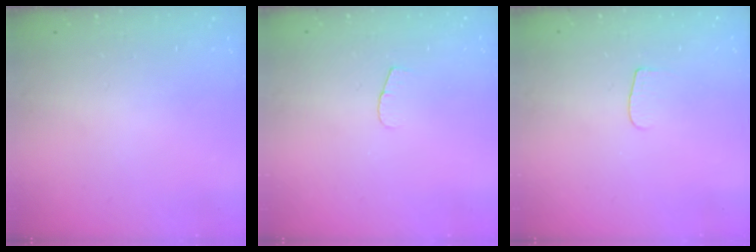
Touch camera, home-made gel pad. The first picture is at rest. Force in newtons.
{"total": 3.7, "press": 3.7, "slide": 0.4}
{"total": 4.3, "press": 4.3, "slide": 0.5}